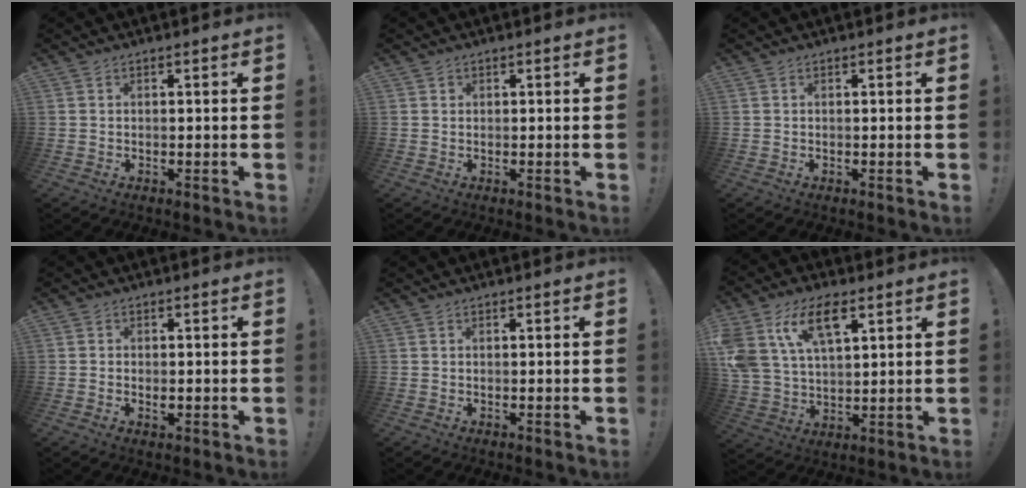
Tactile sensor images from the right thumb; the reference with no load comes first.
{"total": 0.7, "force": [0.6, 0.1, 0.0], "torque": [0.007, -0.004, 0.011]}
{"total": 0.0}
{"total": 1.3, "force": [-0.6, 0.9, 0.8], "torque": [-0.010, 0.002, -0.010]}
{"total": 0.0}
{"total": 14.6, "force": [7.1, 8.2, 9.7], "torque": [-0.204, -0.017, 0.129]}